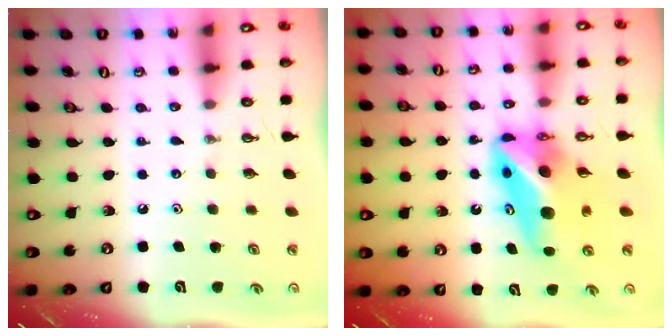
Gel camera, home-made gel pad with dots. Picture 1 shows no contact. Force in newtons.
{"total": 12.9, "press": 12.6, "slide": 2.9}